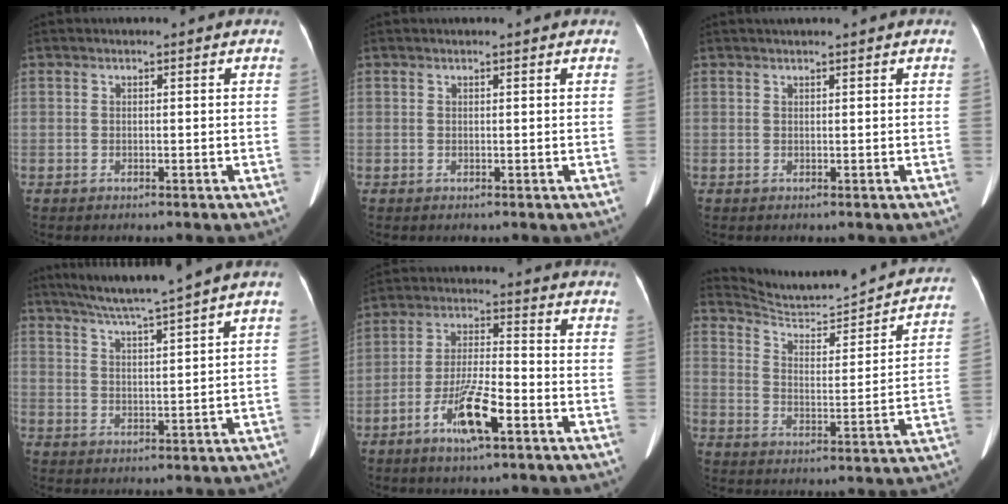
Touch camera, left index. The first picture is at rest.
{"total": 0.8, "force": [0.8, 0.0, 0.3], "torque": [-0.005, 0.010, 0.011]}
{"total": 1.7, "force": [1.4, -0.1, 1.0], "torque": [-0.011, 0.020, 0.028]}
{"total": 9.0, "force": [7.4, -1.9, 4.7], "torque": [-0.079, 0.006, 0.123]}
{"total": 9.5, "force": [-4.8, 1.7, 8.0], "torque": [-0.160, -0.002, -0.087]}
{"total": 20.9, "force": [19.8, 2.1, 6.5], "torque": [-0.099, -0.043, 0.265]}